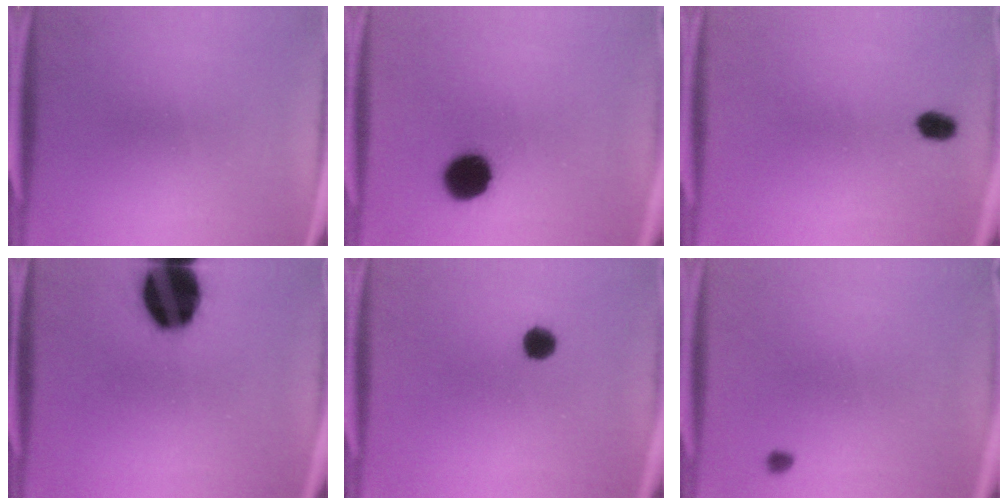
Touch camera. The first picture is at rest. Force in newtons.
{"total": 9.5}
{"total": 2.7}
{"total": 19.5}
{"total": 2.8}
{"total": 0.9}